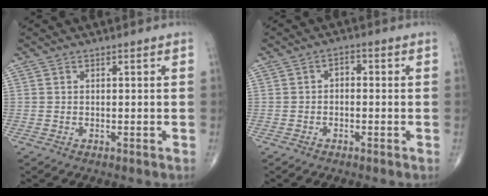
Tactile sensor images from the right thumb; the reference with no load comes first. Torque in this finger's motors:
{"motor_torque": [-0.04, -0.09, 0.21, -0.14, 0.01]}